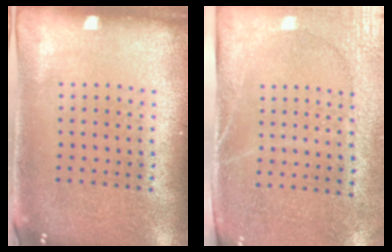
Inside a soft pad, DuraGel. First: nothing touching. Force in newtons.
{"total": 2.7, "press": 2.3, "slide": 1.4}